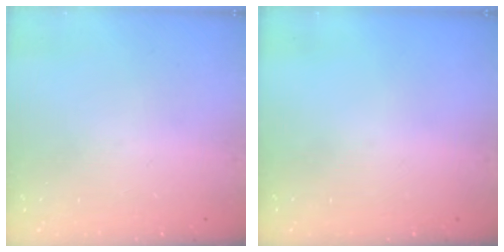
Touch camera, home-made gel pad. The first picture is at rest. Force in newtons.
{"total": 0.0}